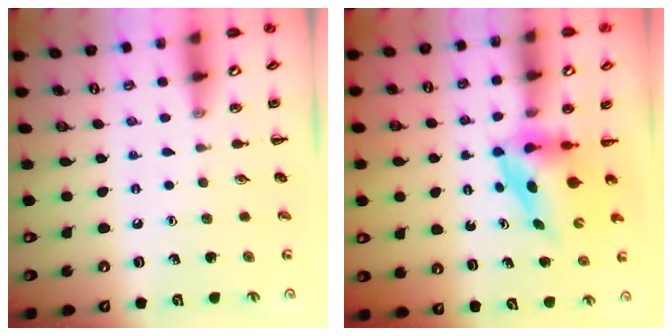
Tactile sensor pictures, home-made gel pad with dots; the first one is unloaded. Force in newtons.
{"total": 4.0, "press": 3.9, "slide": 0.8}